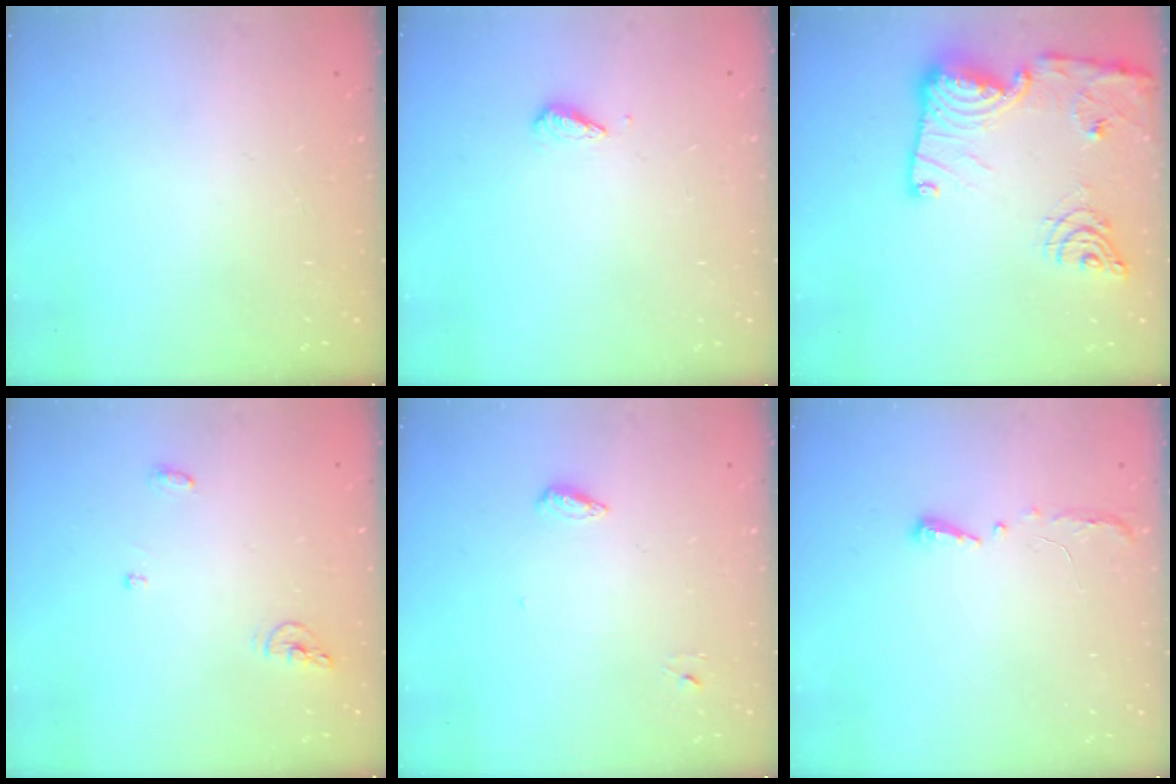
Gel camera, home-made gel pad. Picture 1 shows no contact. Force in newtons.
{"total": 3.6, "press": 3.6, "slide": 0.5}
{"total": 19.2, "press": 19.2, "slide": 1.7}
{"total": 5.6, "press": 5.6, "slide": 0.2}
{"total": 4.6, "press": 4.4, "slide": 1.0}
{"total": 4.1, "press": 4.0, "slide": 0.6}